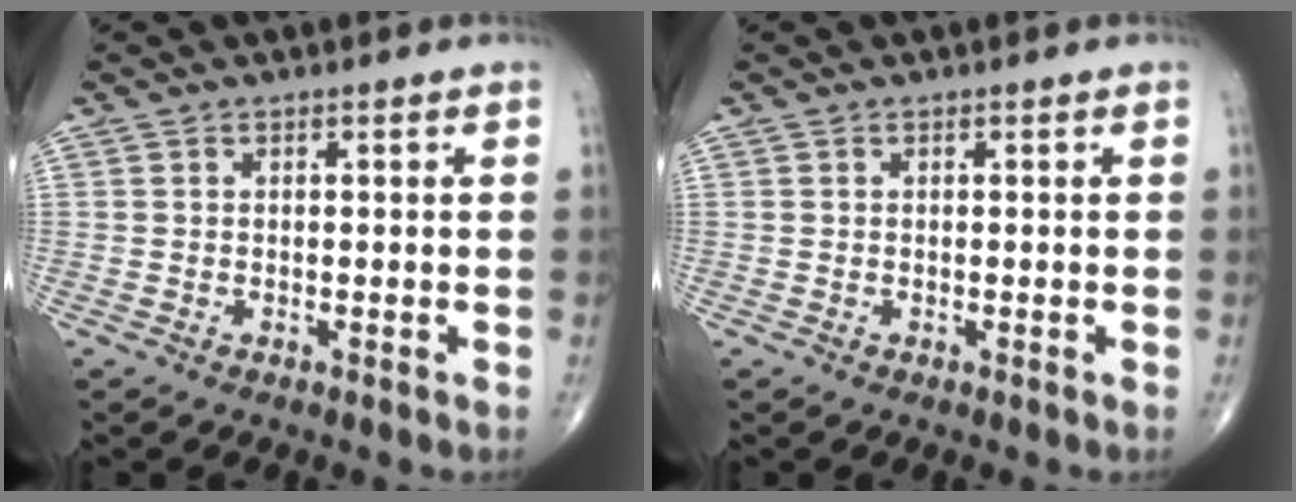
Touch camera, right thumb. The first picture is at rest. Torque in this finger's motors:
{"motor_torque": [-0.15, -0.05, -0.04, -0.05, 0.01]}